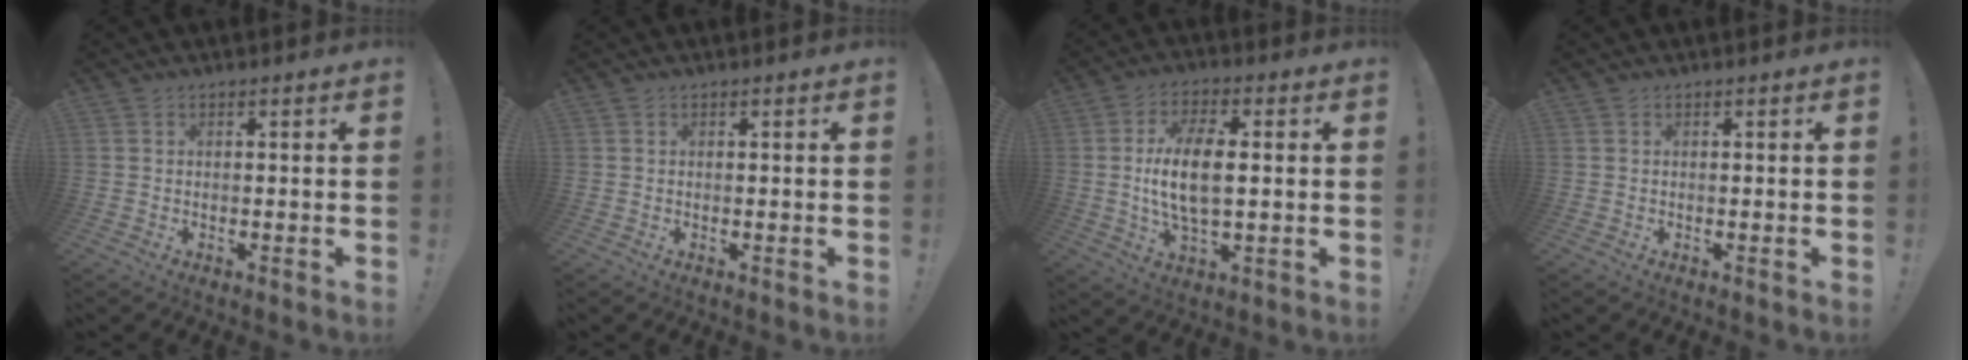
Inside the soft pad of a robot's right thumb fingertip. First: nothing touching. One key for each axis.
{"total": 0.0}
{"total": 12.6, "fx": 0.7, "fy": 5.7, "fz": 11.2, "tx": -0.211, "ty": -0.003, "tz": 0.007}
{"total": 0.0}